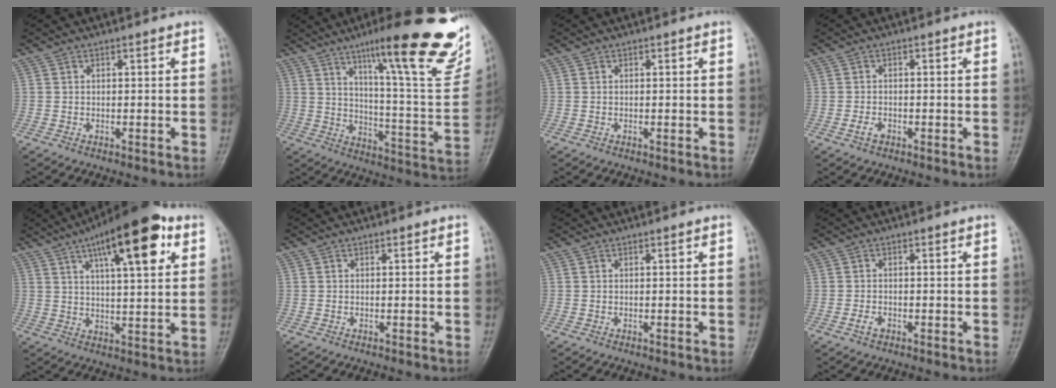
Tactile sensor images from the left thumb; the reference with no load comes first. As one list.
[{"total": 27.6, "force": [16.3, 5.4, 21.6], "torque": [-0.271, -0.059, 0.235]}, {"total": 0.0}, {"total": 1.7, "force": [-0.9, 1.1, 1.0], "torque": [-0.021, 0.006, -0.018]}, {"total": 17.6, "force": [8.2, 5.5, 14.5], "torque": [-0.193, -0.012, 0.122]}, {"total": 0.0}, {"total": 0.0}, {"total": 1.6, "force": [-0.9, 1.0, 0.9], "torque": [-0.019, 0.005, -0.017]}]